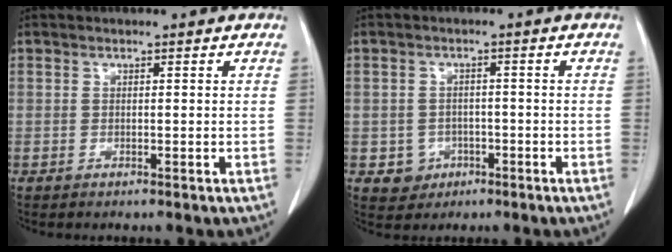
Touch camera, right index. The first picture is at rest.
{"total": 3.8, "force": [-1.3, 3.5, 0.4], "torque": [0.003, 0.013, -0.010]}